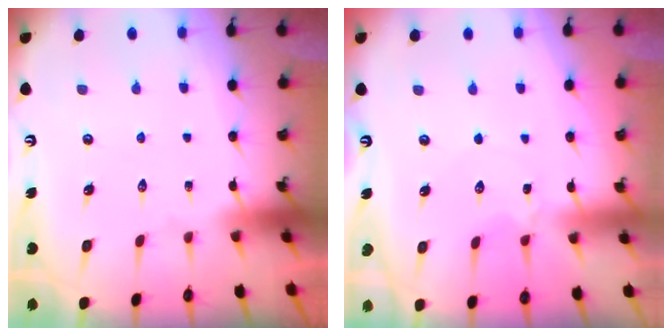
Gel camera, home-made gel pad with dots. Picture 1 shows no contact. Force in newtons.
{"total": 3.0, "press": 3.0, "slide": 0.4}